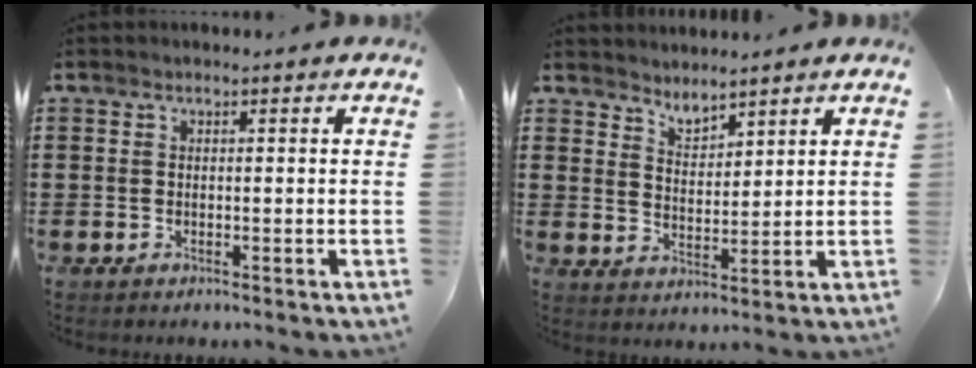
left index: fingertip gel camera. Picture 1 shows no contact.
{"total": 3.3, "force": [3.3, 0.3, 0.1], "torque": [-0.012, -0.009, 0.062]}